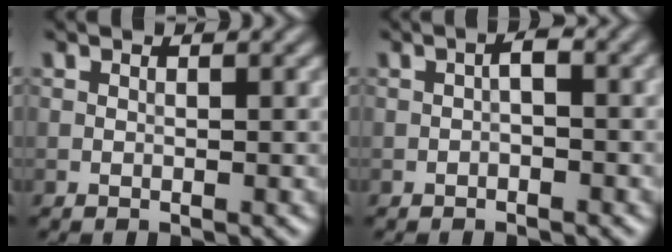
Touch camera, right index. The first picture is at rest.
{"total": 1.5, "force": [-0.3, 0.6, 1.4], "torque": [-0.023, 0.005, -0.008]}